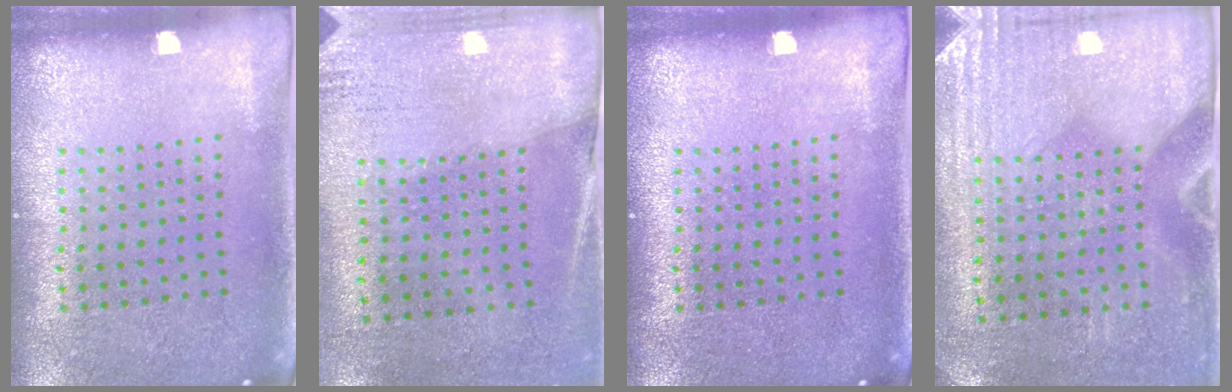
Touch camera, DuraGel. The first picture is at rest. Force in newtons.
{"total": 2.6, "press": 2.3, "slide": 1.4}
{"total": 0.0}
{"total": 3.0, "press": 2.6, "slide": 1.5}